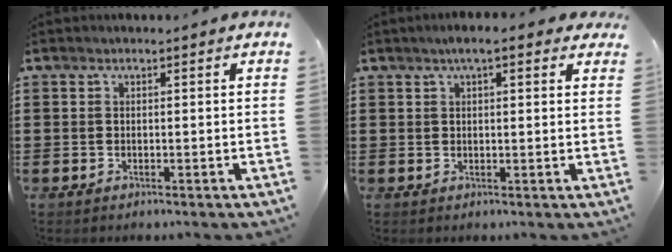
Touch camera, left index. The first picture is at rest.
{"total": 3.3, "force": [1.8, 0.7, 2.6], "torque": [-0.055, 0.006, 0.031]}